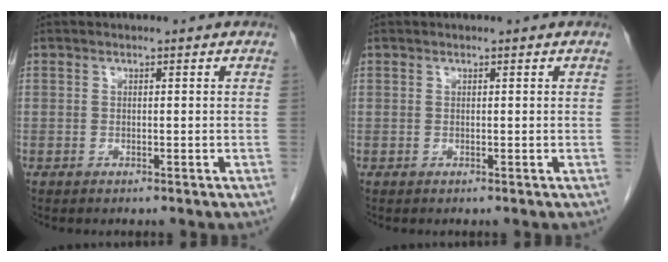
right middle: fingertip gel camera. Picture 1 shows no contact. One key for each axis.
{"total": 0.0}